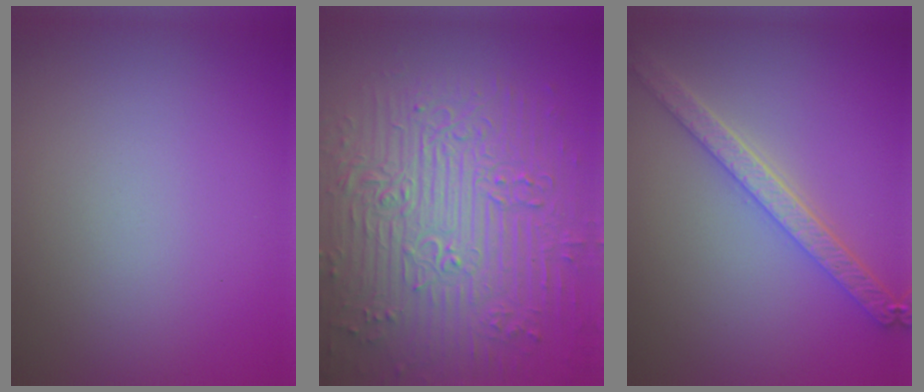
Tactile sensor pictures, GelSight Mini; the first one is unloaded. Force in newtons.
{"total": 11.4, "press": 7.6, "slide": 8.5}
{"total": 4.2, "press": 3.4, "slide": 2.4}